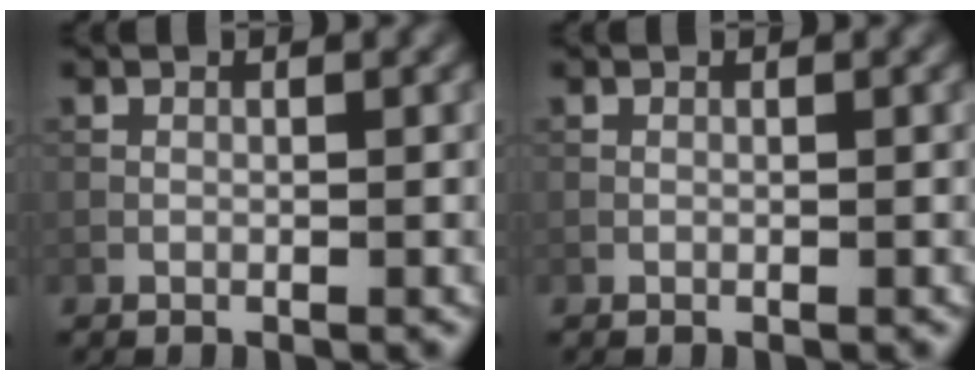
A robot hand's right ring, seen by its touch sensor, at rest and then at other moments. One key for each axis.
{"total": 0.0}